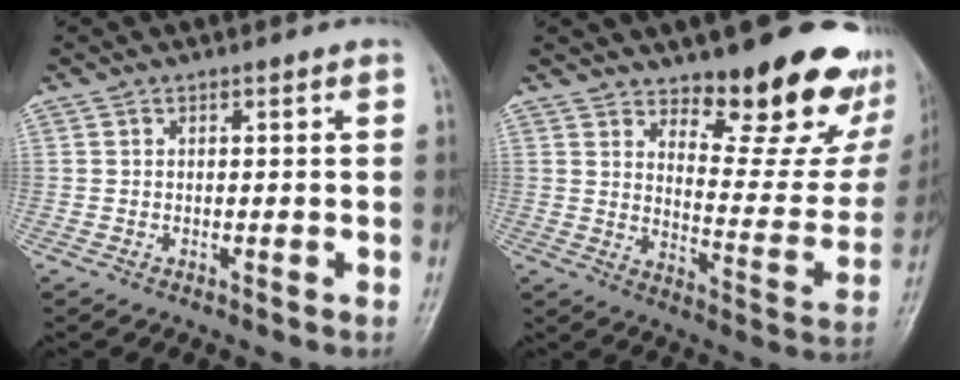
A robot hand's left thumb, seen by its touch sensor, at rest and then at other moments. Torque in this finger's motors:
{"motor_torque": [0.35, 0.22, -0.12, -0.58, 0.12]}